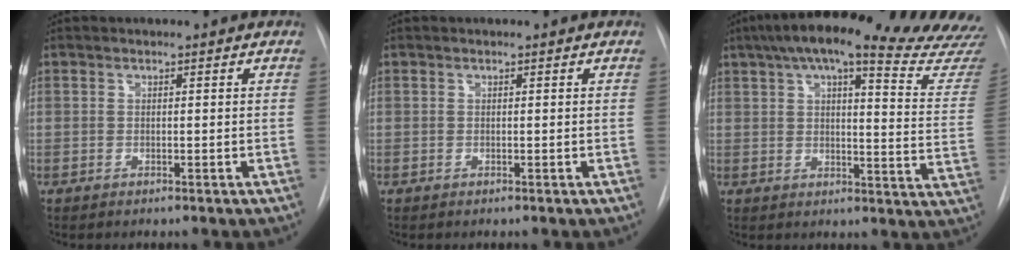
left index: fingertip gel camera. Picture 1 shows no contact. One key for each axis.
{"total": 0.0}
{"total": 28.4, "fx": 24.8, "fy": 2.5, "fz": 13.6, "tx": -0.186, "ty": -0.060, "tz": 0.288}